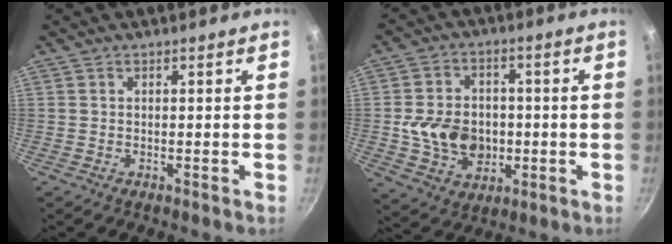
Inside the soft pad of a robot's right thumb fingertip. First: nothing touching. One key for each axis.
{"total": 12.7, "fx": -1.2, "fy": 10.2, "fz": 7.4, "tx": -0.102, "ty": 0.014, "tz": -0.013}